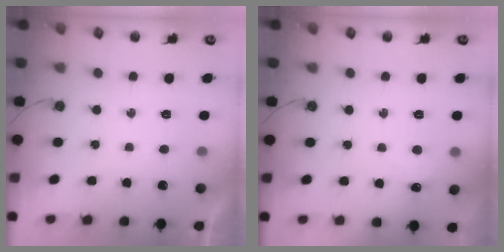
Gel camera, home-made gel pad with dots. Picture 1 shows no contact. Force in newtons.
{"total": 5.3, "press": 5.3, "slide": 0.9}